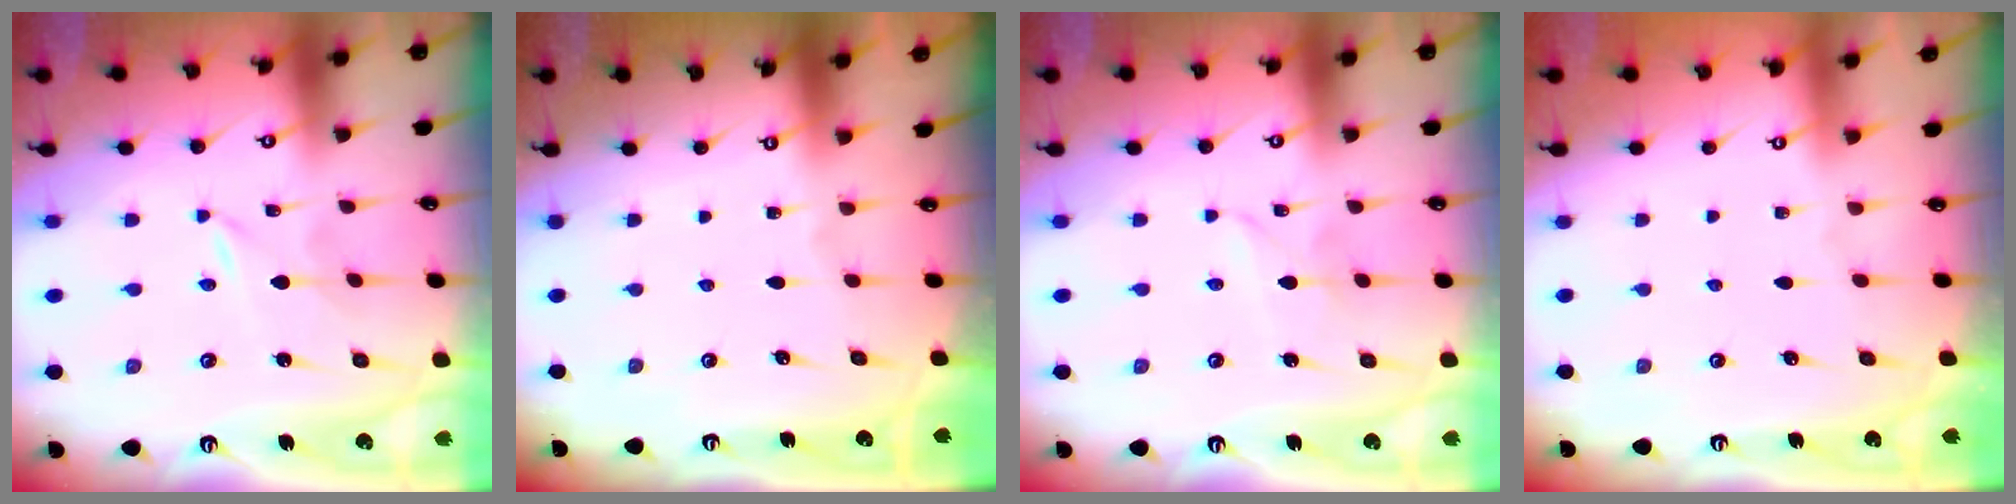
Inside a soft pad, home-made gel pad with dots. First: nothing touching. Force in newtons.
{"total": 0.0}
{"total": 2.4, "press": 2.4, "slide": 0.3}
{"total": 0.0}